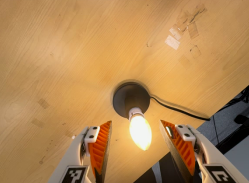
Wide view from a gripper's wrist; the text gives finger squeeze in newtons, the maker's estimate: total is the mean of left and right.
{"total": 0.0}